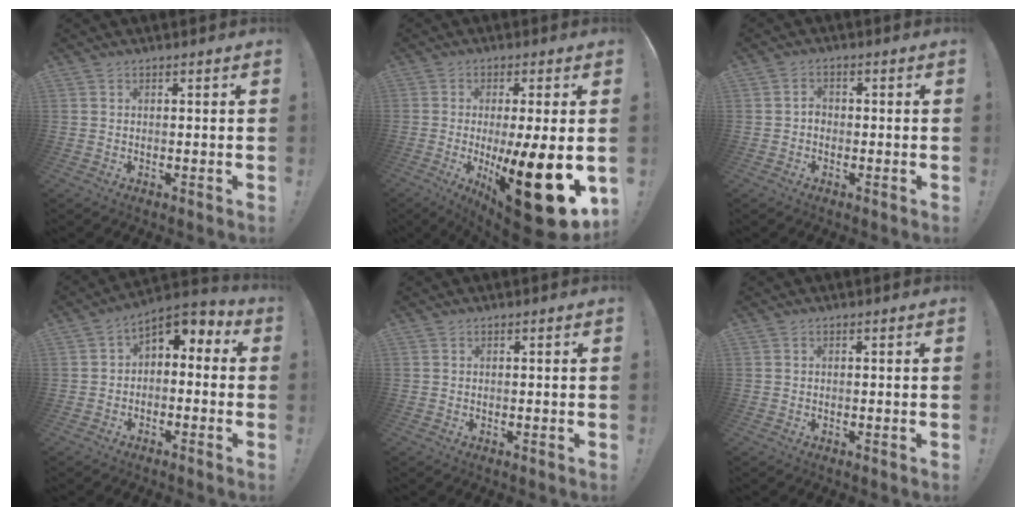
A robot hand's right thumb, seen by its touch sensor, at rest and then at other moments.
{"total": 21.8, "force": [-4.3, 4.6, 20.9], "torque": [-0.303, -0.006, -0.057]}
{"total": 2.3, "force": [-1.1, 1.6, 1.3], "torque": [-0.025, 0.011, -0.020]}
{"total": 5.3, "force": [0.5, 3.7, 3.7], "torque": [-0.044, -0.004, 0.013]}
{"total": 0.0}
{"total": 0.0}